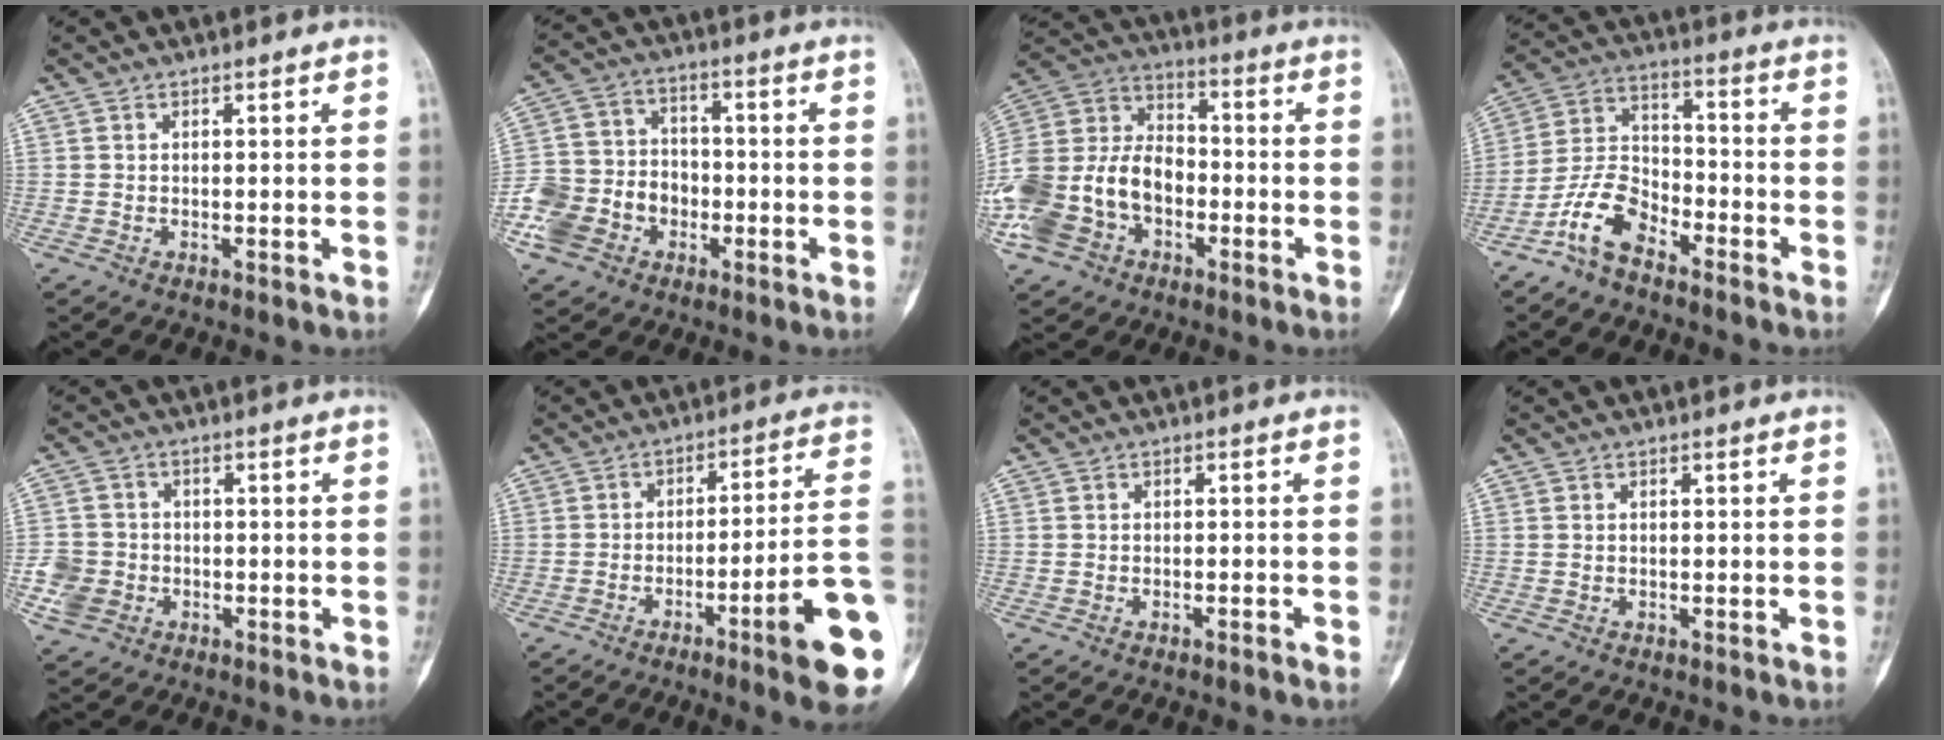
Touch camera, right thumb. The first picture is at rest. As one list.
[{"total": 12.1, "force": [-4.7, 10.0, 5.0], "torque": [-0.070, 0.040, -0.086]}, {"total": 21.0, "force": [-6.8, 15.3, 12.6], "torque": [-0.277, 0.059, -0.128]}, {"total": 9.4, "force": [-6.5, 4.5, 5.2], "torque": [-0.107, 0.054, -0.137]}, {"total": 5.2, "force": [-1.8, 4.6, 1.6], "torque": [-0.019, 0.013, -0.032]}, {"total": 16.6, "force": [-6.1, 1.3, 15.4], "torque": [-0.166, 0.028, -0.087]}, {"total": 1.0, "force": [-0.6, 0.0, 0.7], "torque": [-0.019, 0.006, -0.008]}, {"total": 0.0}]